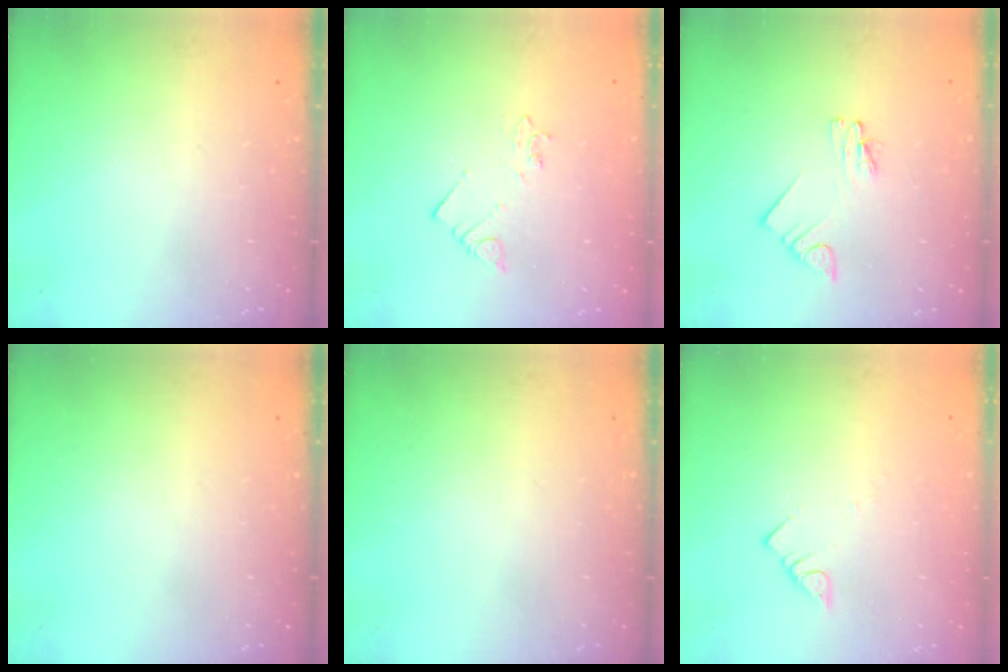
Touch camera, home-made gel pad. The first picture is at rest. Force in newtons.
{"total": 2.1, "press": 2.1, "slide": 0.4}
{"total": 1.9, "press": 1.9, "slide": 0.1}
{"total": 0.0}
{"total": 0.0}
{"total": 2.8, "press": 2.8, "slide": 0.2}